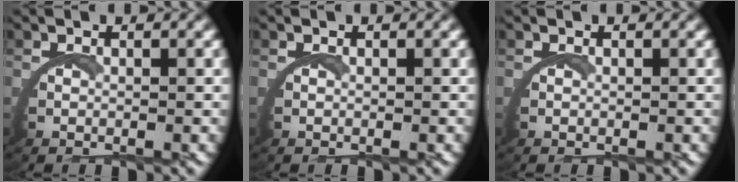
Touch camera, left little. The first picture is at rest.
{"total": 0.0}
{"total": 0.0}